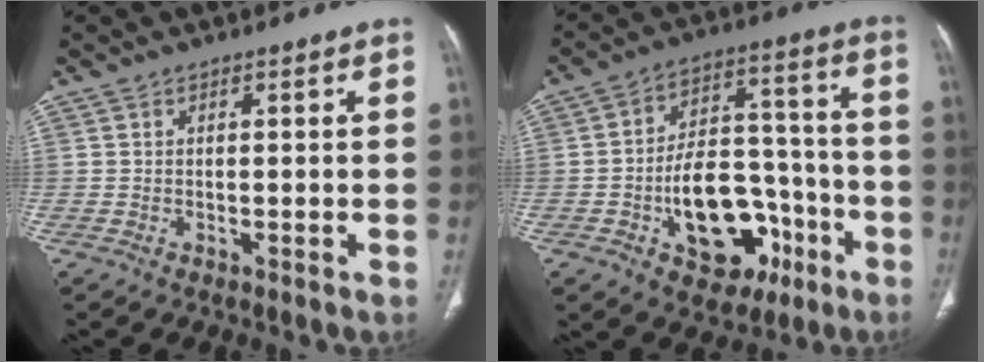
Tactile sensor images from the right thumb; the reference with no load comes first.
{"total": 18.6, "force": [-6.9, 11.6, 12.8], "torque": [-0.150, 0.060, -0.095]}